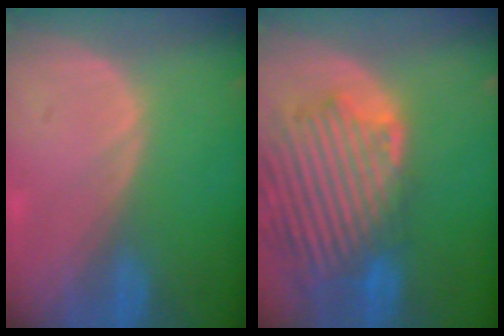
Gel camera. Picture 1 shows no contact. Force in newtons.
{"total": 13.8, "press": 11.8, "slide": 7.2}